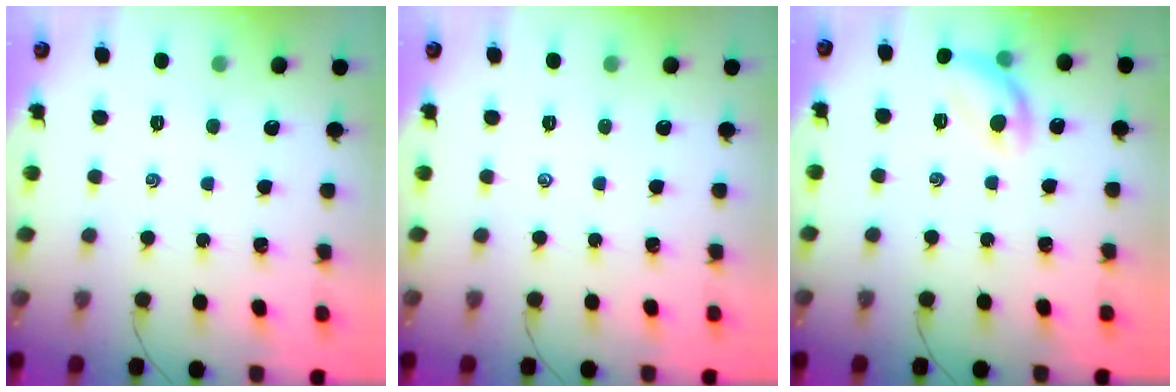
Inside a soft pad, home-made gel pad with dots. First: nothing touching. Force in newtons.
{"total": 0.0}
{"total": 11.3, "press": 11.2, "slide": 1.6}